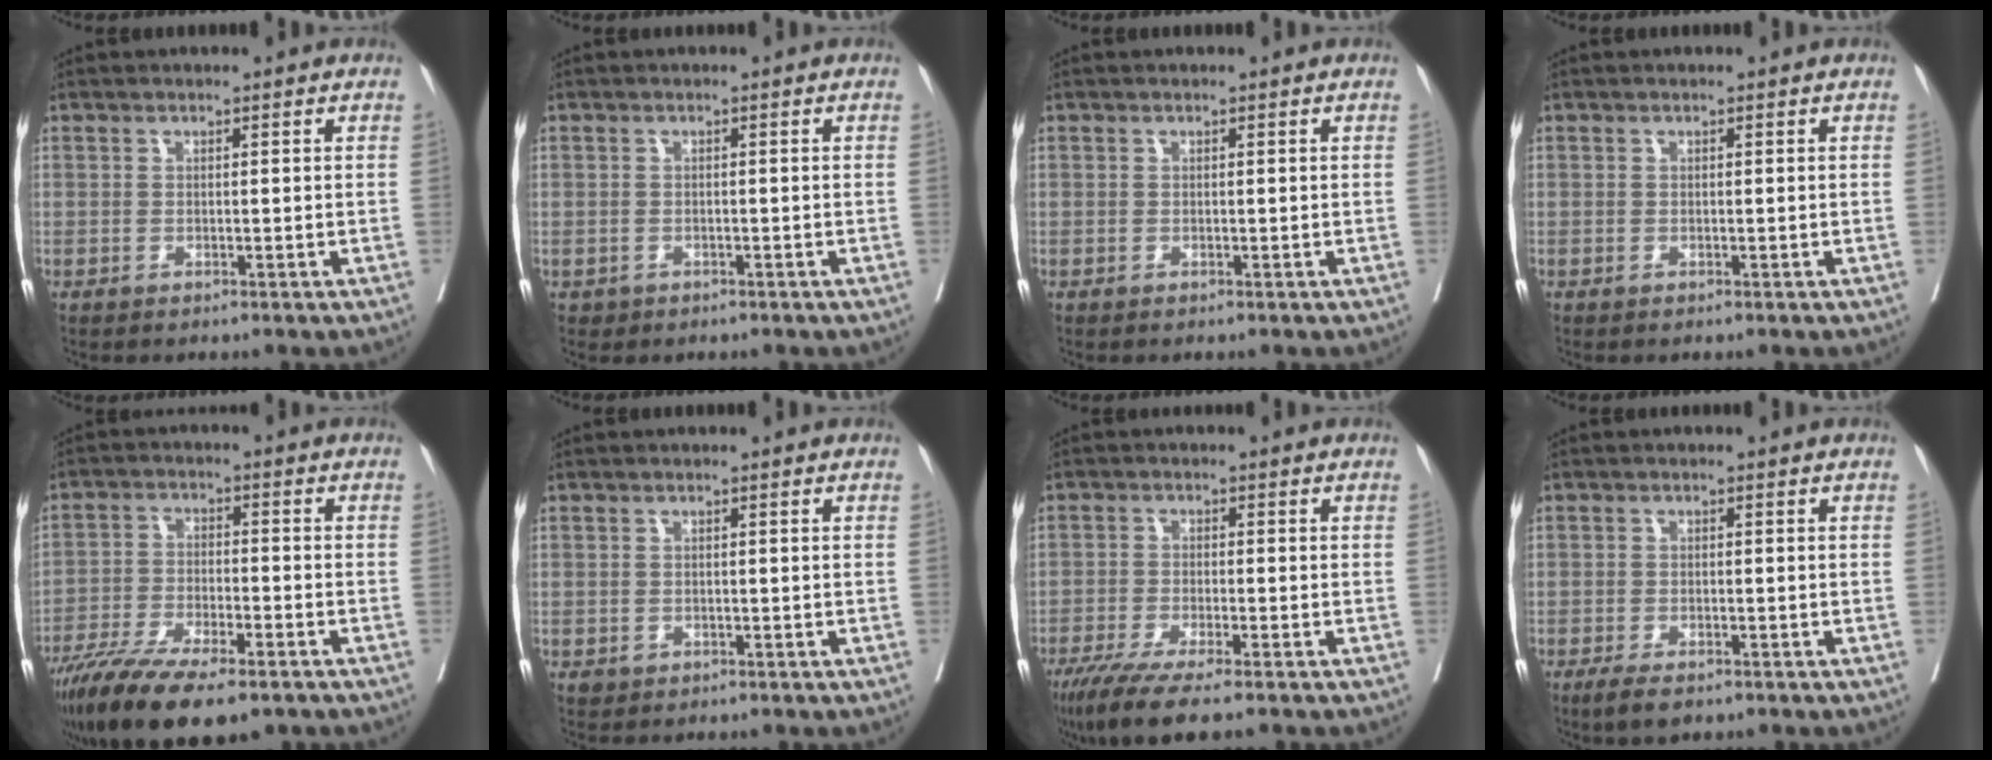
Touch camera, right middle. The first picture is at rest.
{"total": 1.0, "force": [-0.5, 0.8, 0.1], "torque": [-0.006, 0.003, -0.004]}
{"total": 0.0}
{"total": 0.0}
{"total": 15.6, "force": [-11.5, 3.8, 9.7], "torque": [-0.176, -0.031, -0.193]}
{"total": 1.2, "force": [-0.4, 1.0, 0.4], "torque": [-0.007, 0.002, 0.000]}
{"total": 8.3, "force": [-6.3, 0.4, 5.3], "torque": [-0.084, -0.020, -0.106]}
{"total": 3.7, "force": [-2.6, 1.3, 2.4], "torque": [-0.043, -0.007, -0.040]}